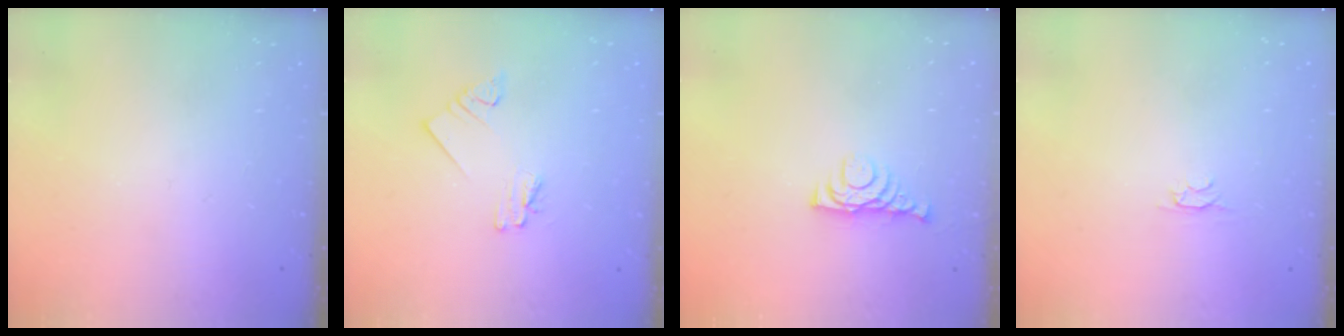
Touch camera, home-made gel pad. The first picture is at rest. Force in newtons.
{"total": 2.3, "press": 2.3, "slide": 0.1}
{"total": 5.5, "press": 5.4, "slide": 1.1}
{"total": 2.4, "press": 2.3, "slide": 0.5}